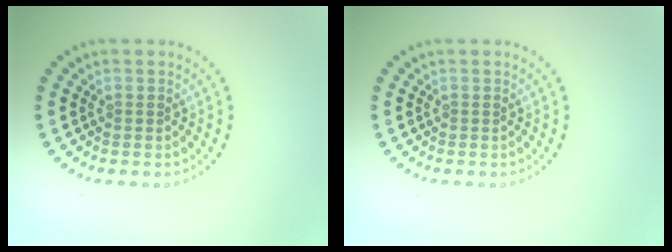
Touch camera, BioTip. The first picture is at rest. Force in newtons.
{"total": 0.0}